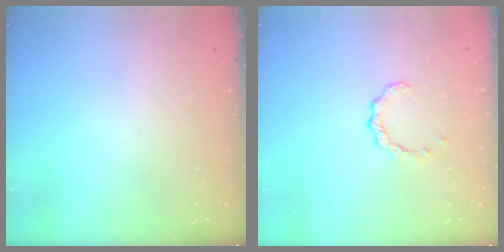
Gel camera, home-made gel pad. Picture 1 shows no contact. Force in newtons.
{"total": 1.8, "press": 1.8, "slide": 0.3}